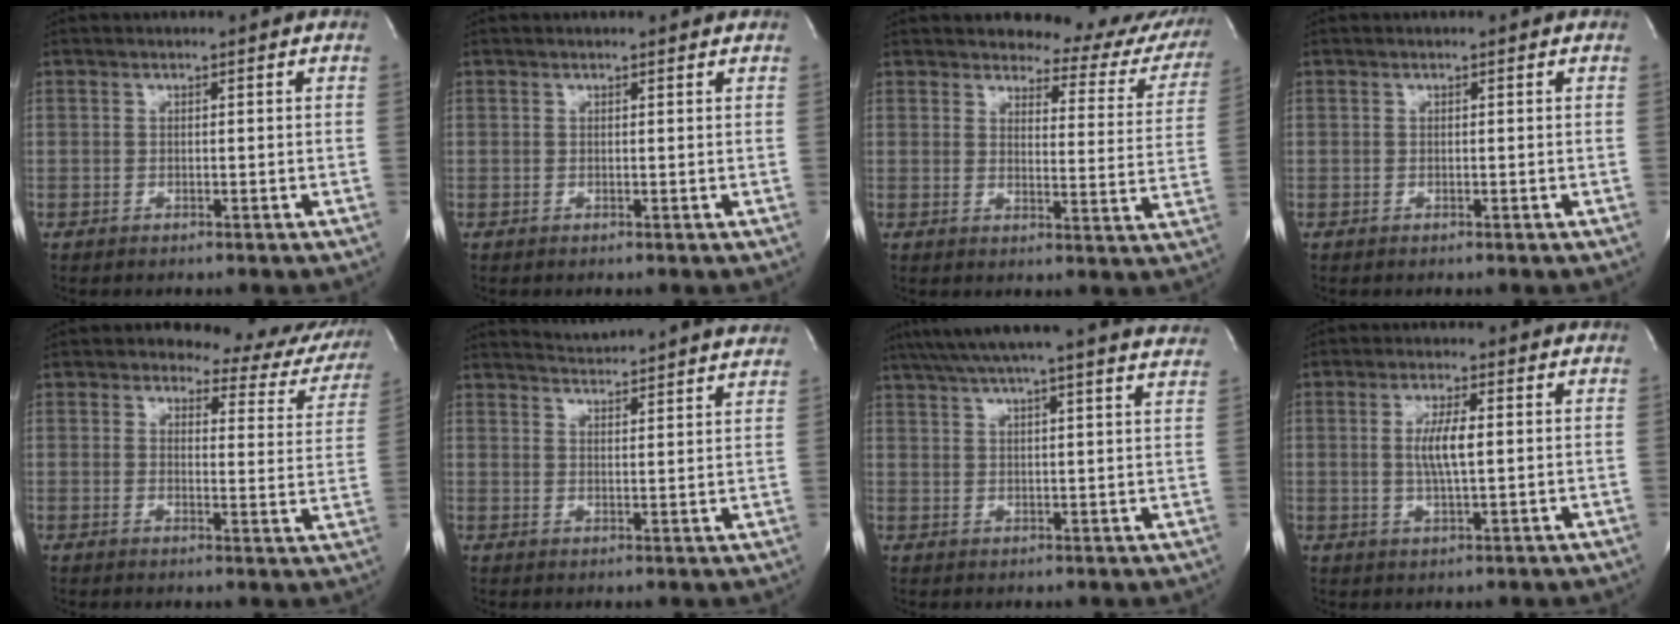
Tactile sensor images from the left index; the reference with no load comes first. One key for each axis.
{"total": 1.7, "fx": 1.7, "fy": 0.3, "fz": 0.3, "tx": -0.013, "ty": 0.005, "tz": 0.014}
{"total": 14.2, "fx": 13.2, "fy": 4.3, "fz": 2.9, "tx": -0.001, "ty": -0.056, "tz": 0.123}
{"total": 0.0}
{"total": 12.3, "fx": 10.8, "fy": 4.9, "fz": 3.4, "tx": -0.008, "ty": -0.027, "tz": 0.094}
{"total": 17.3, "fx": 16.8, "fy": 0.0, "fz": 4.2, "tx": -0.070, "ty": -0.042, "tz": 0.208}
{"total": 25.8, "fx": 23.3, "fy": 0.5, "fz": 11.1, "tx": -0.187, "ty": -0.018, "tz": 0.292}
{"total": 5.0, "fx": 0.5, "fy": 0.7, "fz": 5.0, "tx": -0.099, "ty": -0.003, "tz": 0.009}